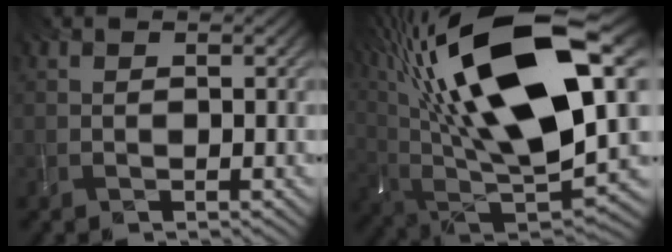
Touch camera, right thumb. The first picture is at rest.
{"total": 21.8, "force": [8.0, 9.3, 18.1], "torque": [-0.386, 0.035, 0.150]}